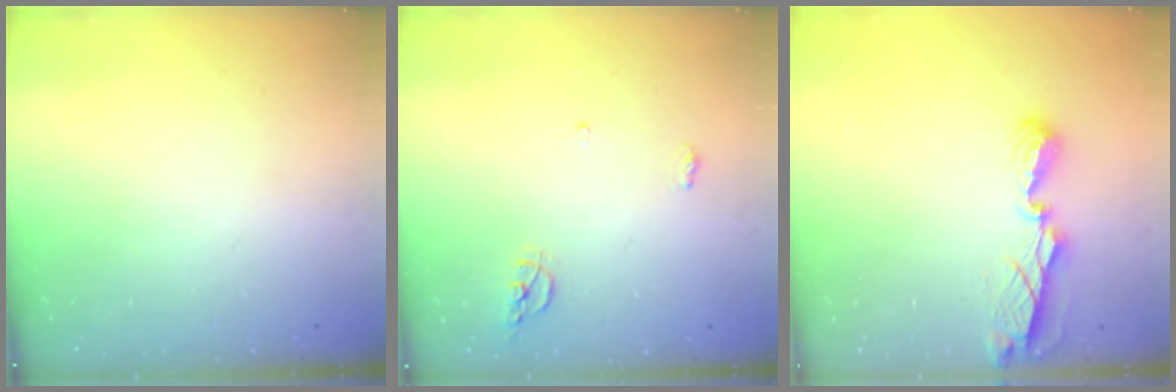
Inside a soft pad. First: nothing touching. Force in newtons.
{"total": 7.2, "press": 5.3, "slide": 4.9}
{"total": 7.7, "press": 7.7, "slide": 0.7}